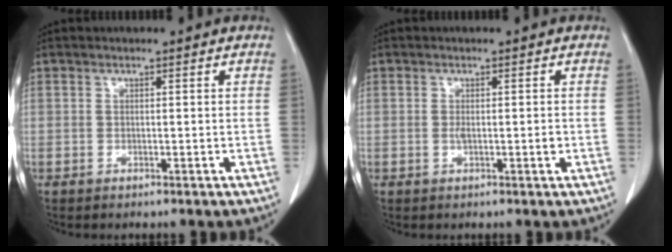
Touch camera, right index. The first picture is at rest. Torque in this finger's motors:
{"motor_torque": [0.37, -0.29, 0.14, 0.05]}